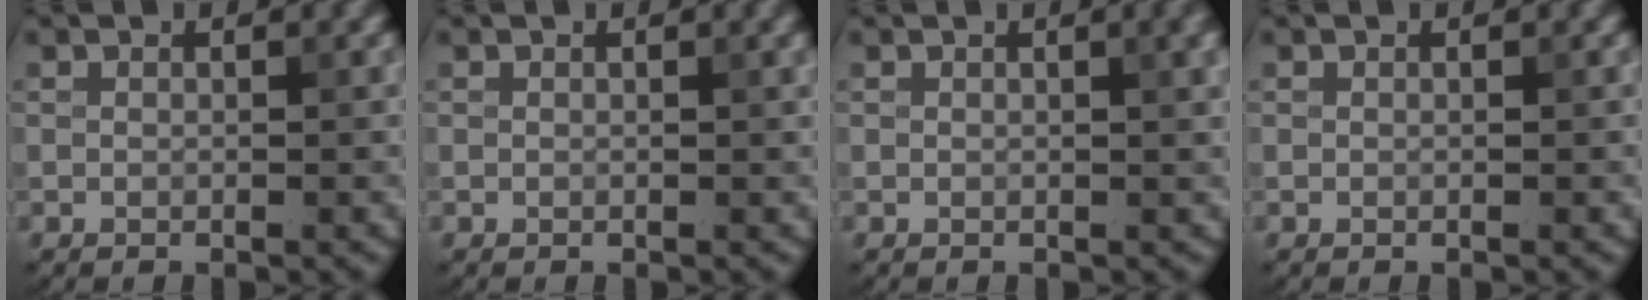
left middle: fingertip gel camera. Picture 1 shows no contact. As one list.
[{"total": 0.6, "force": [0.3, 0.1, 0.5], "torque": [-0.005, 0.005, 0.004]}, {"total": 2.5, "force": [1.0, 0.8, 2.1], "torque": [-0.017, 0.008, 0.010]}, {"total": 0.0}]